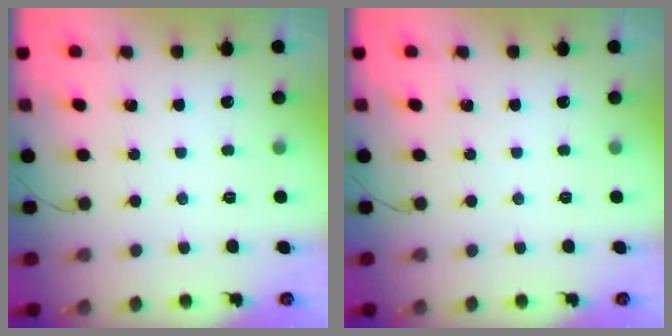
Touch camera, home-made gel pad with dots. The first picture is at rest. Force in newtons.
{"total": 0.0}